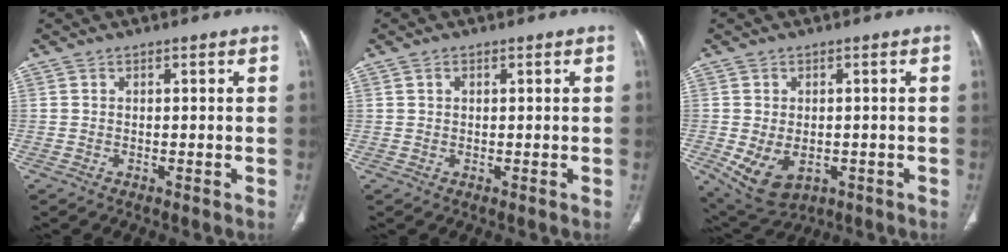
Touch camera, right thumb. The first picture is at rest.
{"total": 0.9, "force": [0.4, 0.6, 0.5], "torque": [-0.008, 0.001, 0.007]}
{"total": 8.5, "force": [-2.2, 5.7, 5.9], "torque": [-0.099, -0.001, -0.016]}